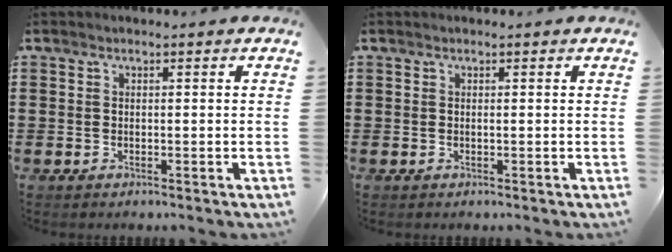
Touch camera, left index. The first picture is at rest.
{"total": 0.0}